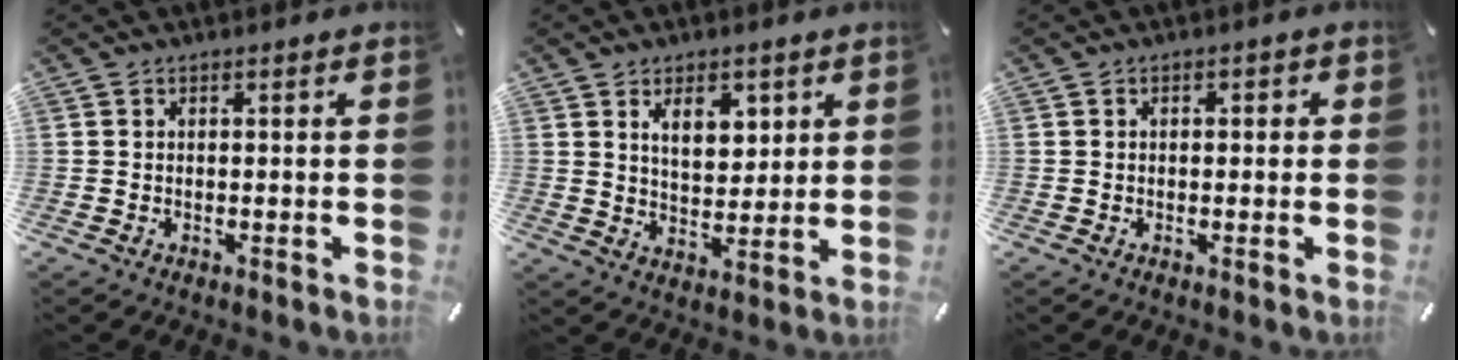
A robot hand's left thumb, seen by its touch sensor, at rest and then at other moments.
{"total": 7.9, "force": [4.1, 4.9, 4.7], "torque": [-0.062, -0.013, 0.066]}
{"total": 1.1, "force": [-0.2, 0.8, 0.7], "torque": [-0.013, 0.005, -0.006]}